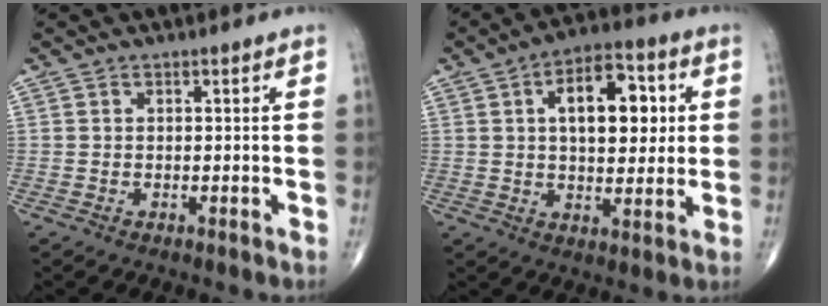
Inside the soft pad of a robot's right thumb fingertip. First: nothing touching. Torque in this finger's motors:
{"motor_torque": [0.62, 2.95, 1.40, 0.35, 0.09]}